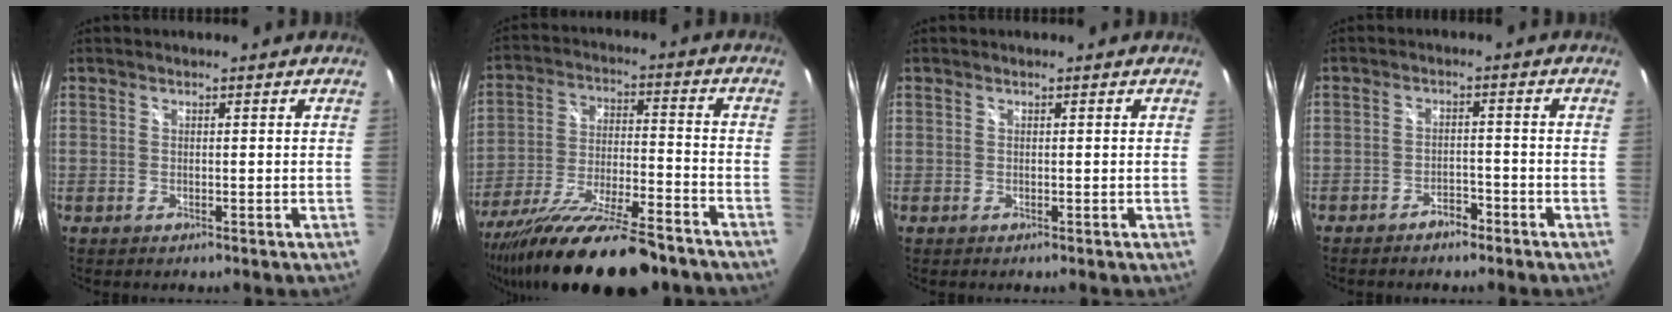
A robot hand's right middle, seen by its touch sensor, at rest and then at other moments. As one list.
[{"total": 22.7, "force": [-18.0, 4.2, 13.2], "torque": [-0.245, -0.059, -0.290]}, {"total": 0.0}, {"total": 2.8, "force": [-2.4, 1.0, 1.1], "torque": [-0.029, 0.006, -0.036]}]